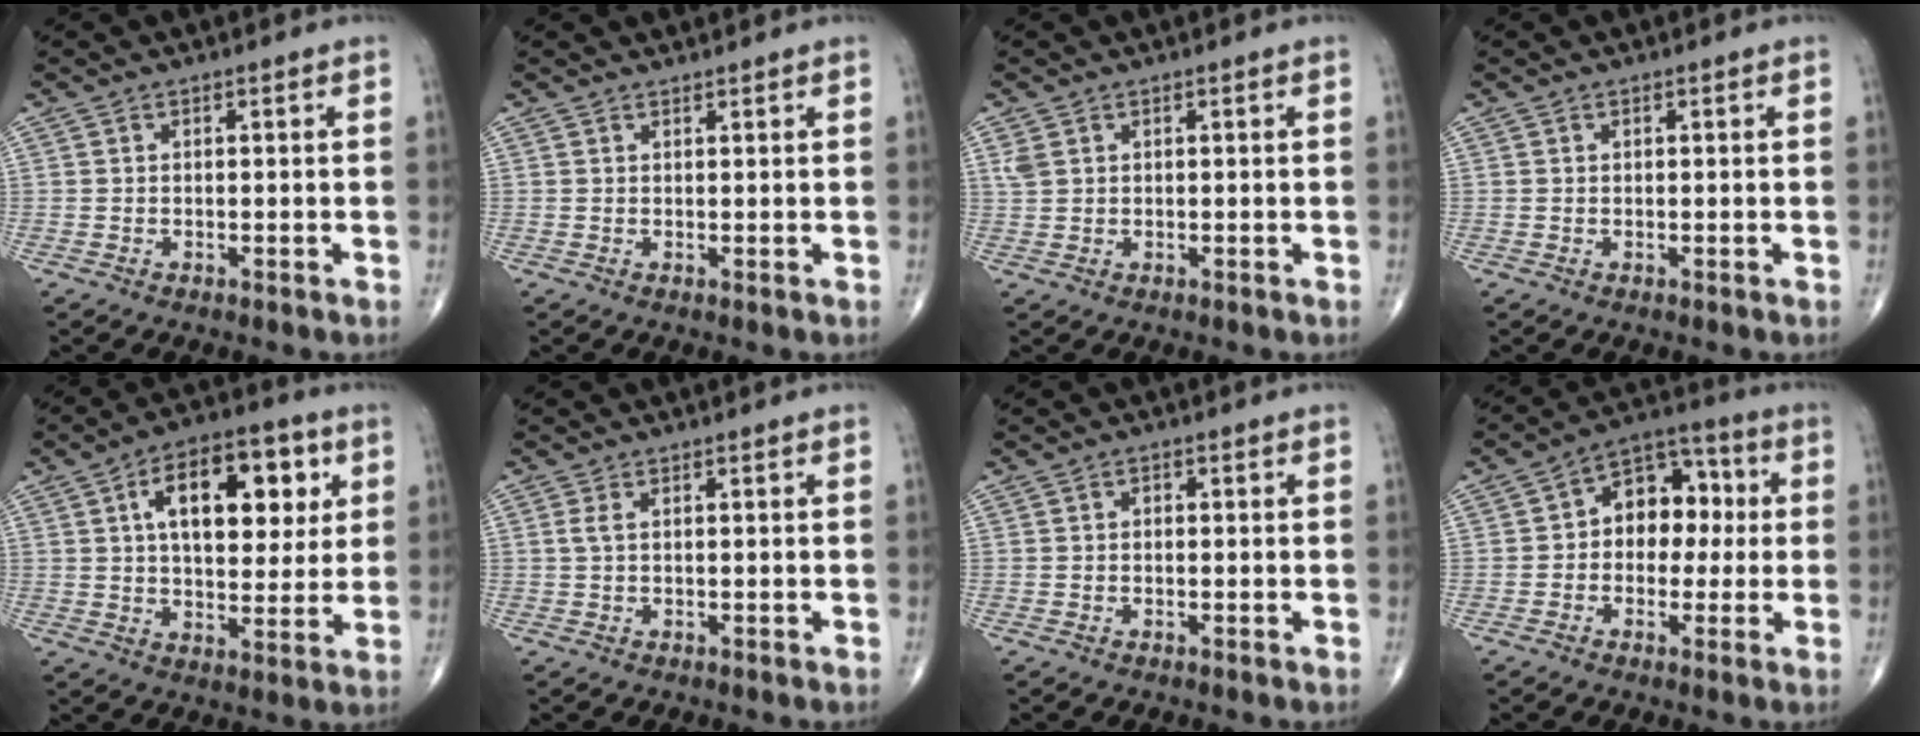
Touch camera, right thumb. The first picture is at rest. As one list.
[{"total": 0.7, "force": [0.7, 0.0, 0.0], "torque": [0.000, -0.005, 0.011]}, {"total": 1.9, "force": [0.9, 1.3, 1.1], "torque": [-0.024, 0.006, 0.026]}, {"total": 0.0}, {"total": 17.3, "force": [5.3, 9.2, 13.7], "torque": [-0.166, 0.002, 0.079]}, {"total": 1.2, "force": [0.2, 0.4, 1.1], "torque": [-0.034, 0.004, 0.007]}, {"total": 0.8, "force": [0.1, 0.6, 0.5], "torque": [-0.004, 0.002, -0.002]}, {"total": 11.4, "force": [0.8, 8.1, 7.9], "torque": [-0.072, 0.033, -0.001]}]